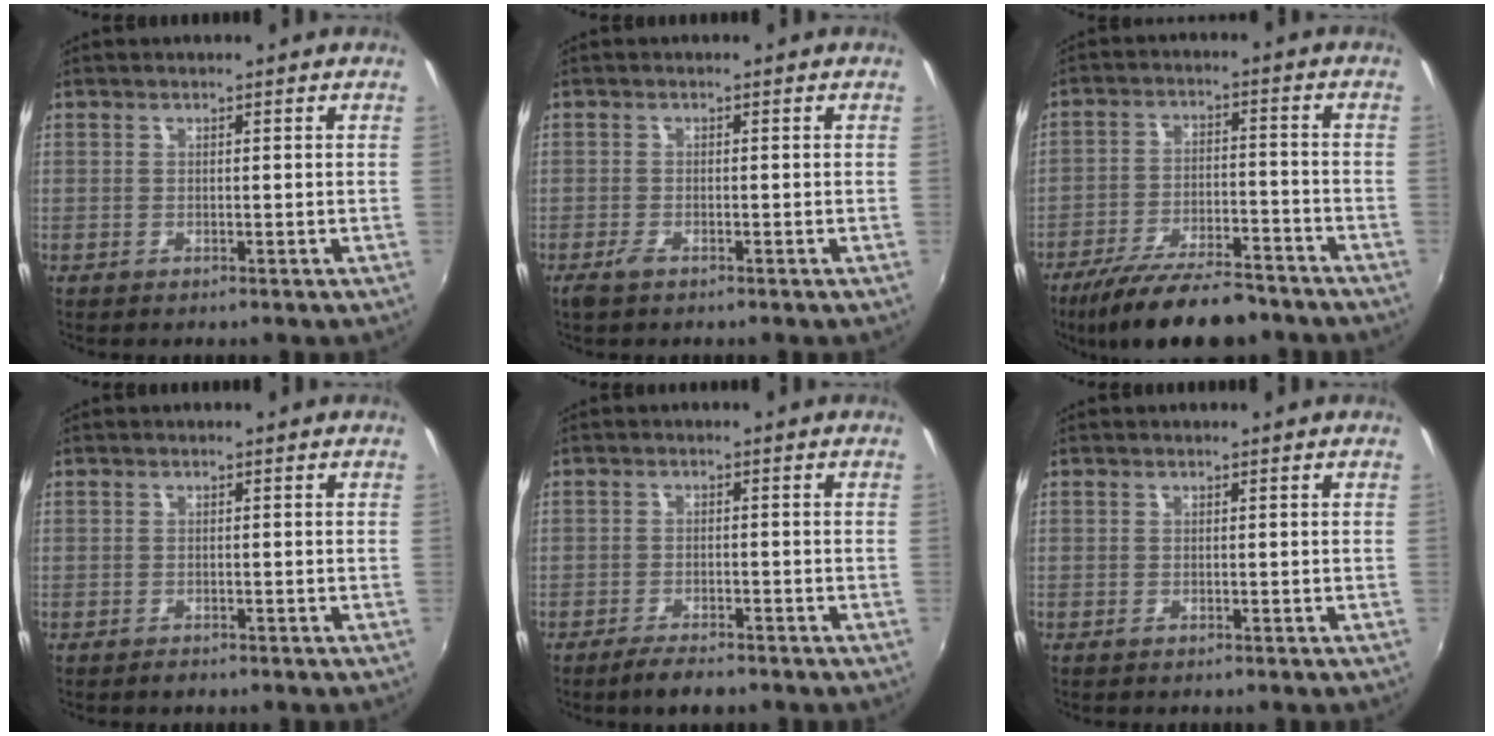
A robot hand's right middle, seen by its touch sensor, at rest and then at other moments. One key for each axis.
{"total": 1.9, "fx": -1.4, "fy": 0.6, "fz": 1.2, "tx": -0.029, "ty": -0.005, "tz": -0.028}
{"total": 16.3, "fx": -13.4, "fy": 4.2, "fz": 8.2, "tx": -0.165, "ty": -0.022, "tz": -0.208}
{"total": 0.9, "fx": -0.8, "fy": 0.5, "fz": 0.2, "tx": -0.004, "ty": 0.001, "tz": -0.013}
{"total": 3.9, "fx": -3.2, "fy": 0.9, "fz": 2.0, "tx": -0.050, "ty": -0.003, "tz": -0.059}
{"total": 0.0}